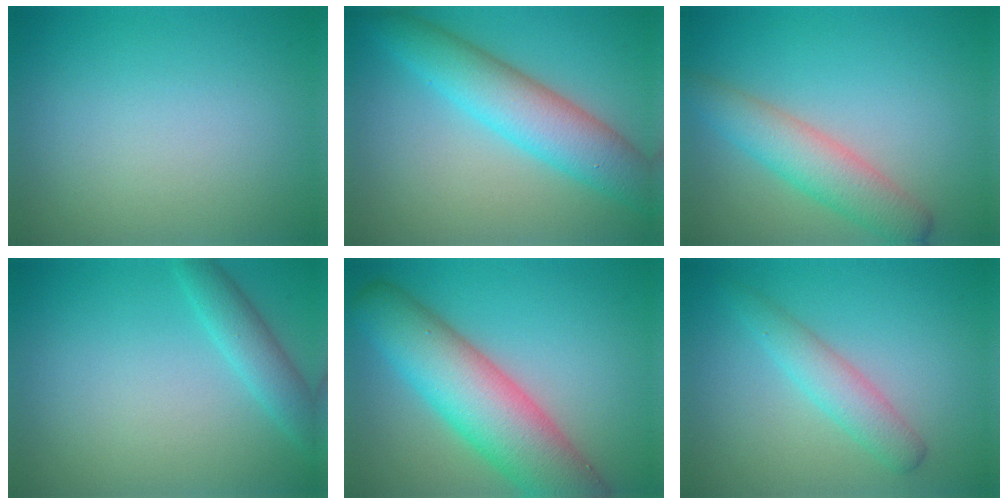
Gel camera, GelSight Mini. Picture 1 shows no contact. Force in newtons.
{"total": 6.4, "press": 6.4, "slide": 0.2}
{"total": 4.4, "press": 4.4, "slide": 0.4}
{"total": 2.6, "press": 2.6, "slide": 0.1}
{"total": 9.9, "press": 9.9, "slide": 0.6}
{"total": 2.8, "press": 2.7, "slide": 0.1}